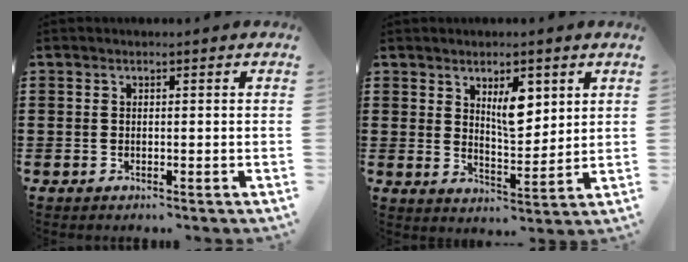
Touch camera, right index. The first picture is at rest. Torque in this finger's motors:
{"motor_torque": [0.14, 0.21, 0.26, 0.04]}